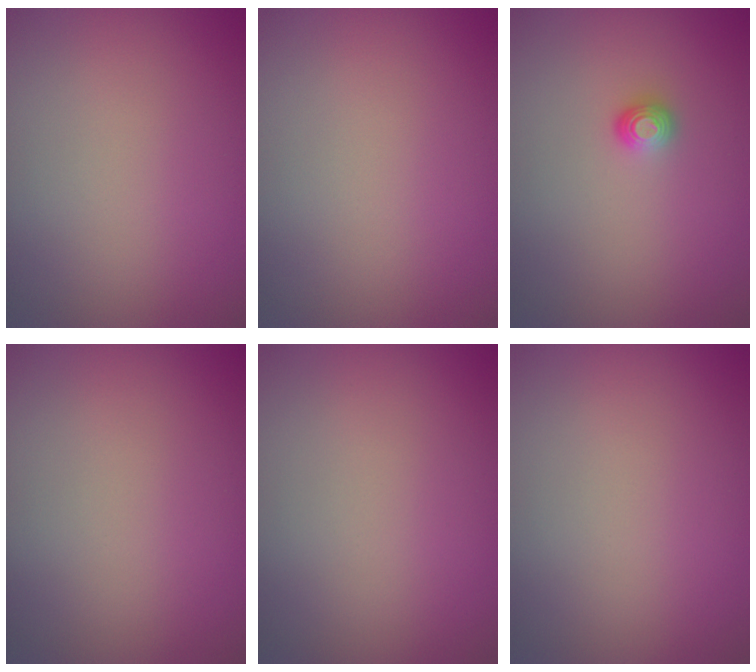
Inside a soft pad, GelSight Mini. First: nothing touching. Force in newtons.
{"total": 0.0}
{"total": 1.1, "press": 1.0, "slide": 0.4}
{"total": 0.0}
{"total": 0.0}
{"total": 0.0}